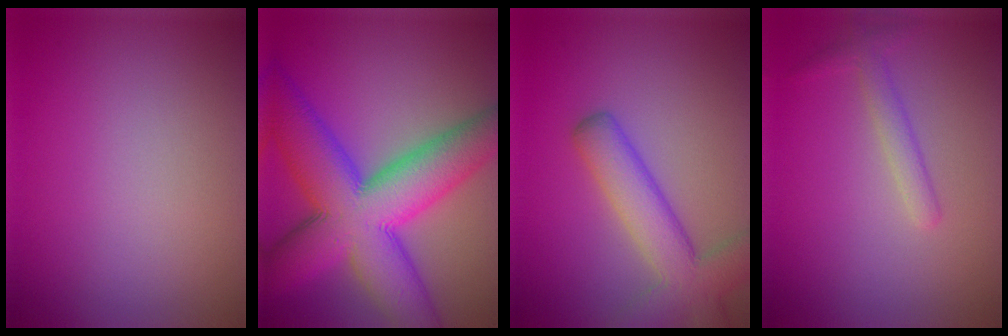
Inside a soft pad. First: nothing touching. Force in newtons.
{"total": 13.8, "press": 13.8, "slide": 0.3}
{"total": 6.1, "press": 6.1, "slide": 0.4}
{"total": 1.8, "press": 1.8, "slide": 0.1}